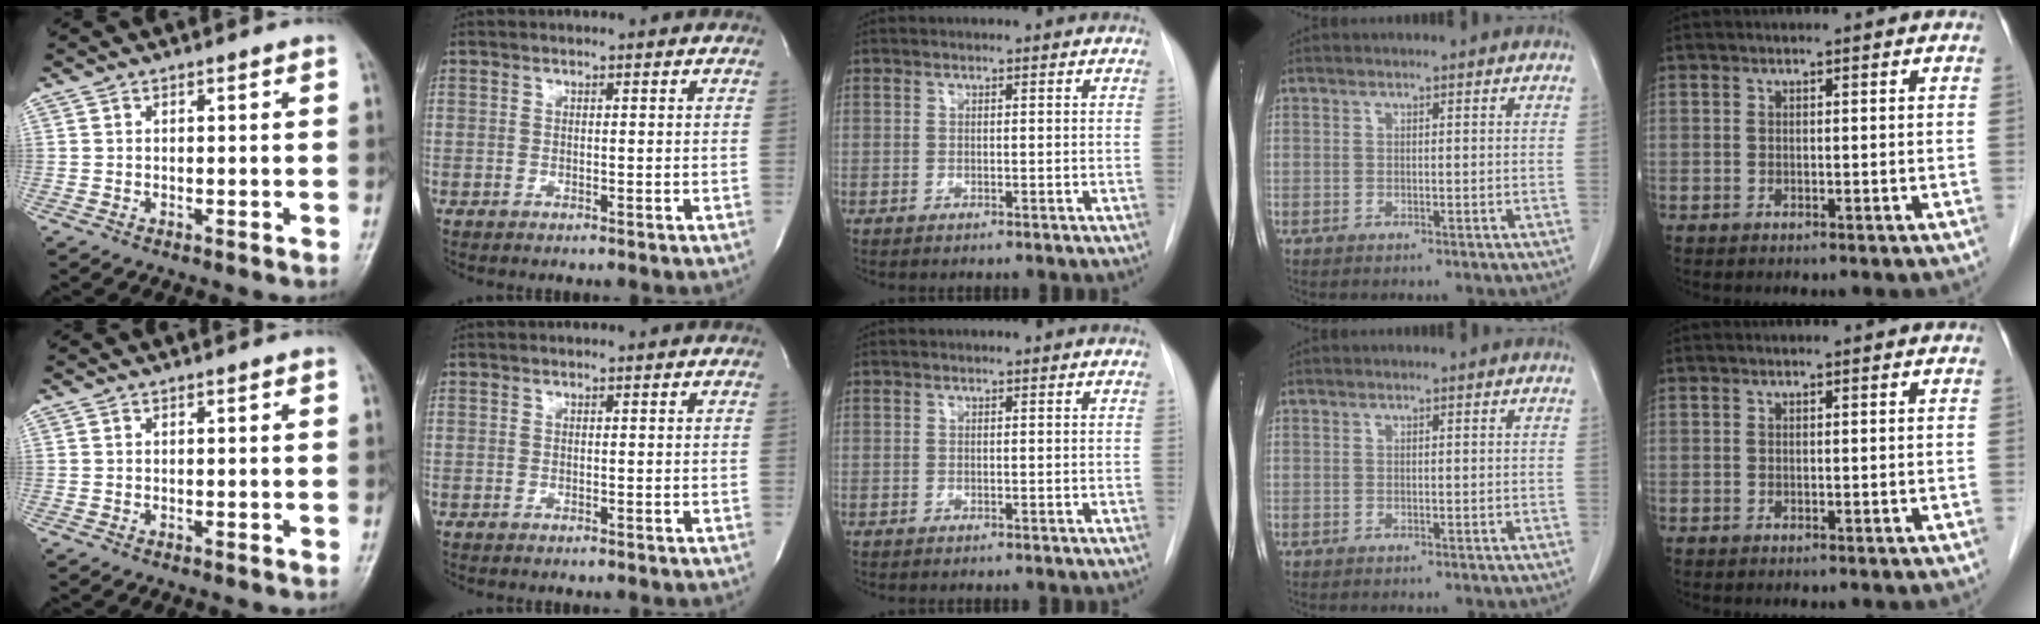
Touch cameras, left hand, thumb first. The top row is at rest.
{}